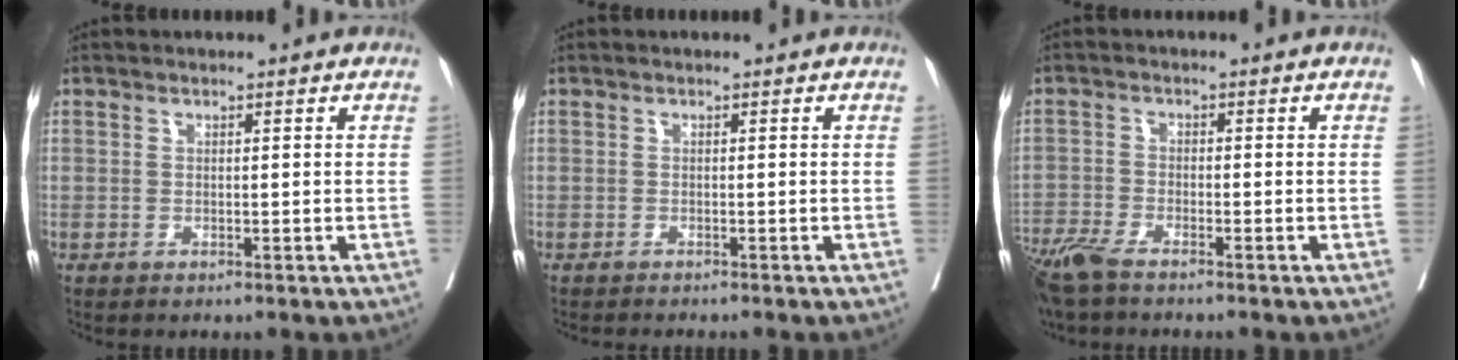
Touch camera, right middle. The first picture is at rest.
{"total": 2.8, "force": [-2.5, 0.2, 1.1], "torque": [-0.013, -0.003, -0.033]}
{"total": 6.0, "force": [-5.0, 0.9, 3.2], "torque": [-0.065, -0.016, -0.099]}